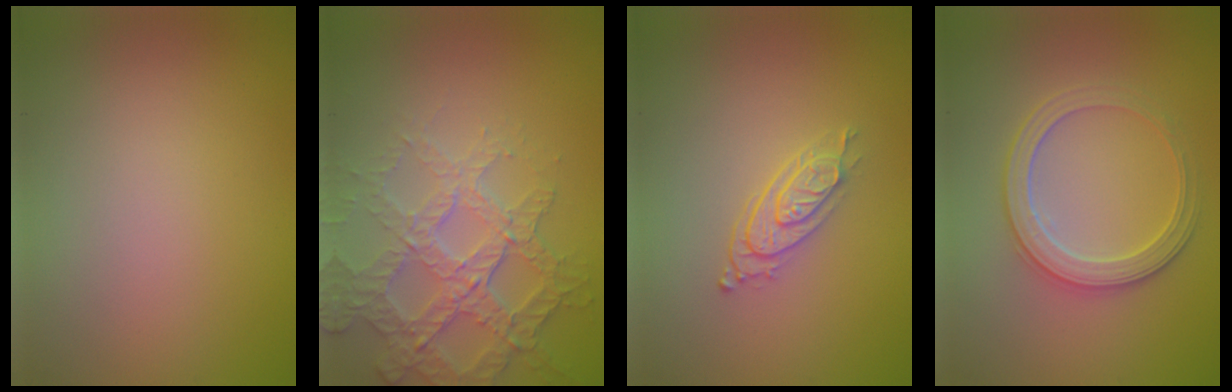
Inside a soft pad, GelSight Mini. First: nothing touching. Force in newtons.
{"total": 5.0, "press": 4.5, "slide": 2.3}
{"total": 2.7, "press": 2.1, "slide": 1.7}
{"total": 3.3, "press": 3.2, "slide": 0.6}